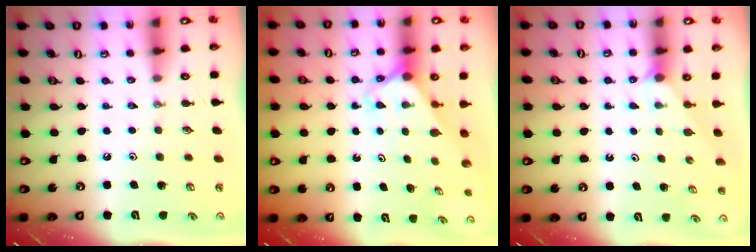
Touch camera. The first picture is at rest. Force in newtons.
{"total": 2.3, "press": 2.3, "slide": 0.2}
{"total": 1.4, "press": 1.4, "slide": 0.1}